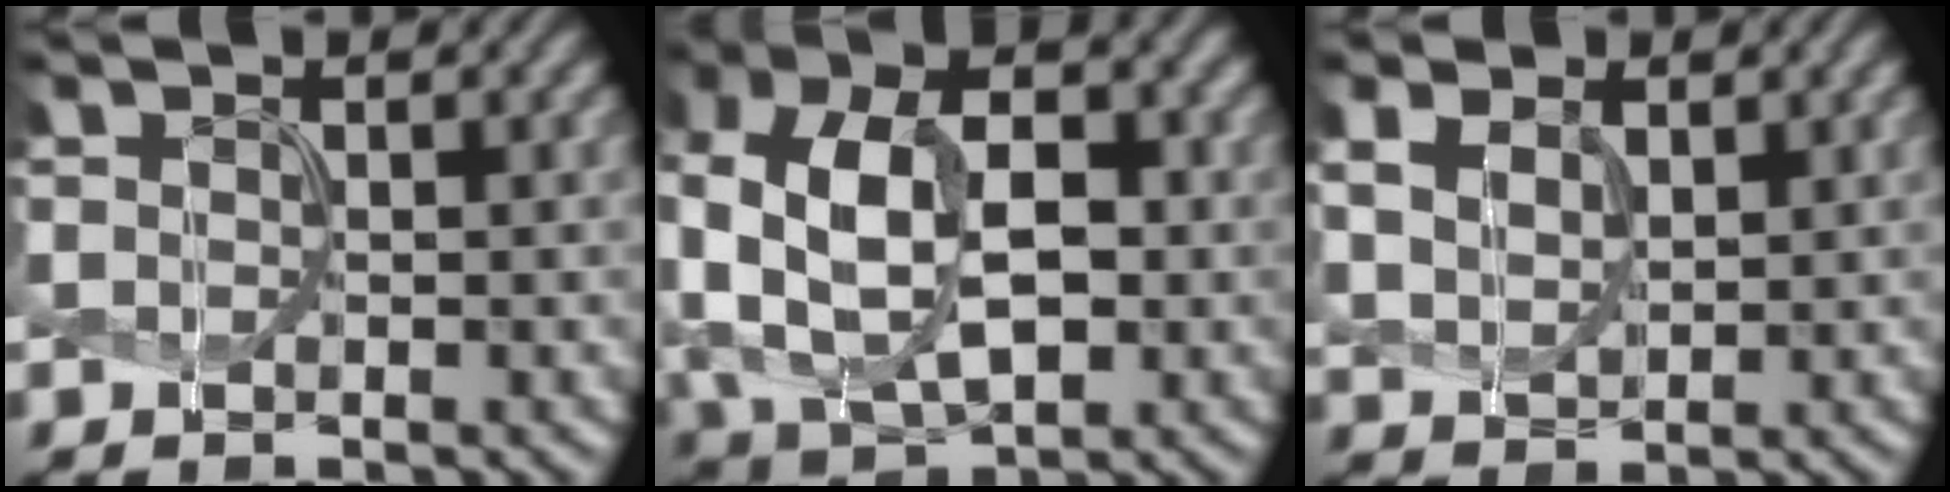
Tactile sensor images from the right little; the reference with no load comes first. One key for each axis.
{"total": 11.5, "fx": -0.8, "fy": 7.5, "fz": 8.6, "tx": -0.172, "ty": 0.006, "tz": -0.019}
{"total": 3.1, "fx": 1.2, "fy": 2.0, "fz": 1.9, "tx": -0.050, "ty": -0.002, "tz": 0.027}